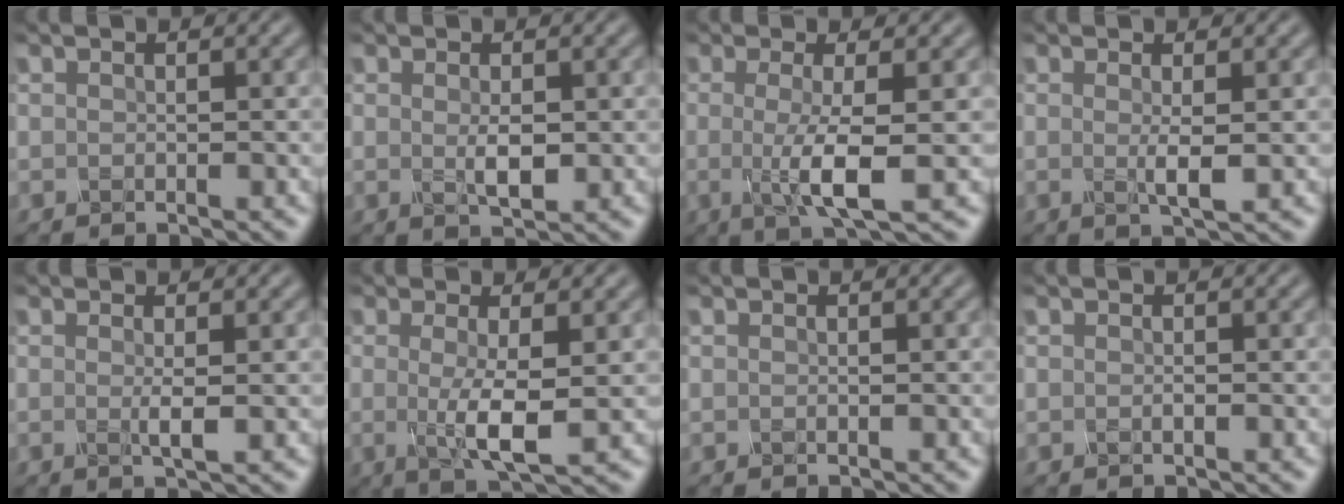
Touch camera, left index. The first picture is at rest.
{"total": 2.3, "force": [0.0, 0.8, 2.1], "torque": [-0.043, -0.005, 0.003]}
{"total": 5.0, "force": [-0.5, 1.0, 4.9], "torque": [-0.088, -0.010, -0.010]}
{"total": 2.1, "force": [0.0, 0.3, 2.1], "torque": [-0.042, -0.005, 0.000]}
{"total": 1.7, "force": [0.0, 0.2, 1.7], "torque": [-0.033, -0.002, -0.002]}
{"total": 4.4, "force": [-0.2, 0.8, 4.4], "torque": [-0.083, -0.009, -0.001]}
{"total": 0.0}
{"total": 0.6, "force": [-0.1, 0.2, 0.5], "torque": [-0.011, -0.001, -0.001]}